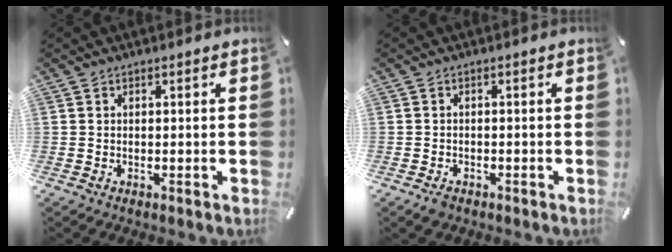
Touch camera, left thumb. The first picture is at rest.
{"total": 1.6, "force": [-1.2, 0.9, 0.7], "torque": [-0.014, 0.005, -0.023]}